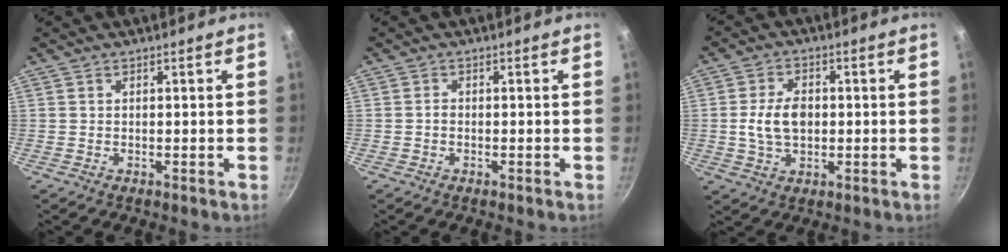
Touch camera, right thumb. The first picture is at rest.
{"total": 0.7, "force": [-0.2, 0.6, 0.4], "torque": [-0.005, 0.004, -0.006]}
{"total": 7.5, "force": [-0.1, 4.9, 5.7], "torque": [-0.096, 0.008, -0.004]}